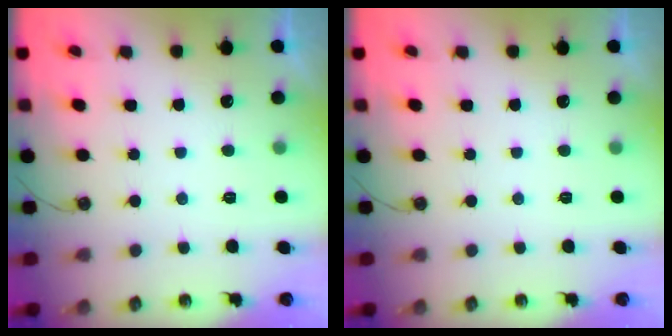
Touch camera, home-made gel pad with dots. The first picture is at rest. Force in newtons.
{"total": 0.0}